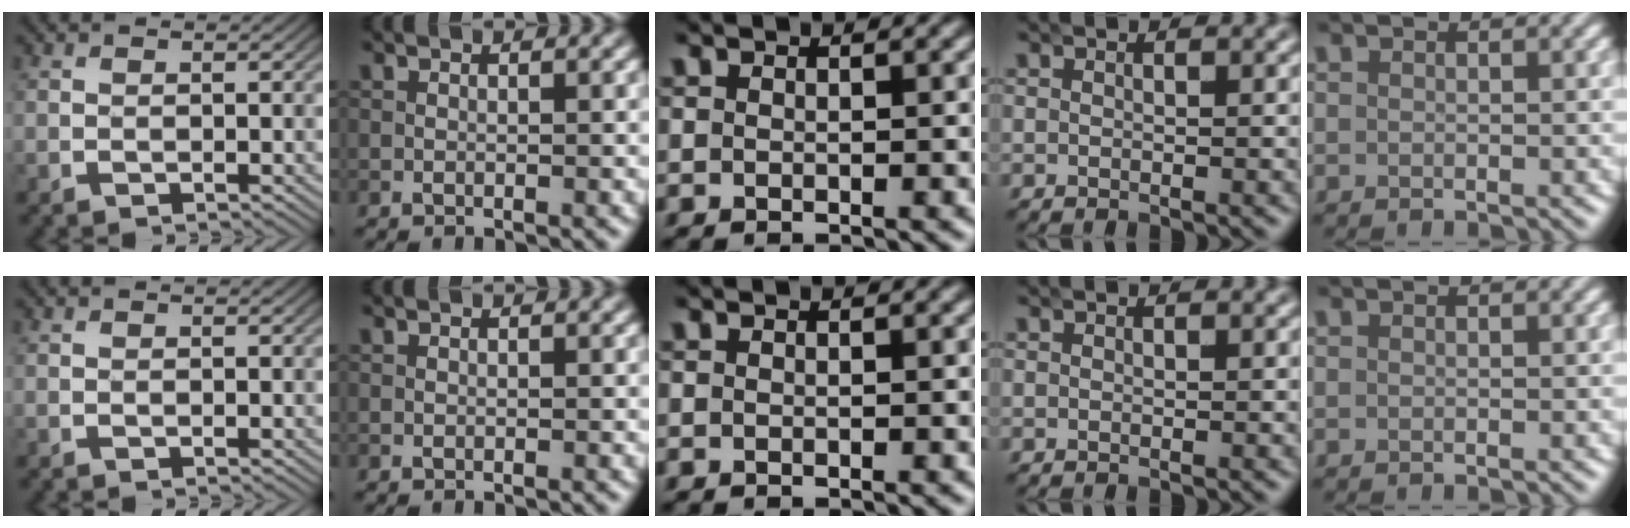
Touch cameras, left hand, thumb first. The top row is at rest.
{}